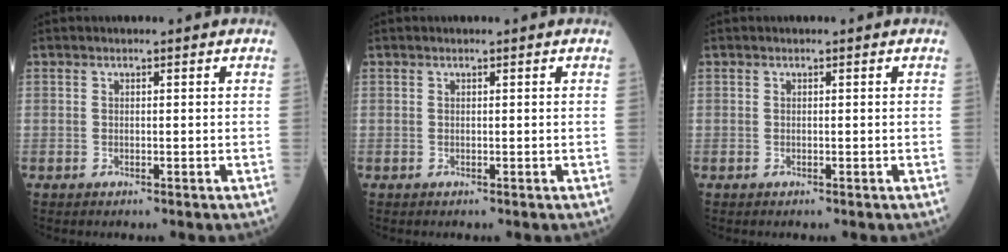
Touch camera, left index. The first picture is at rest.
{"total": 0.0}
{"total": 0.0}